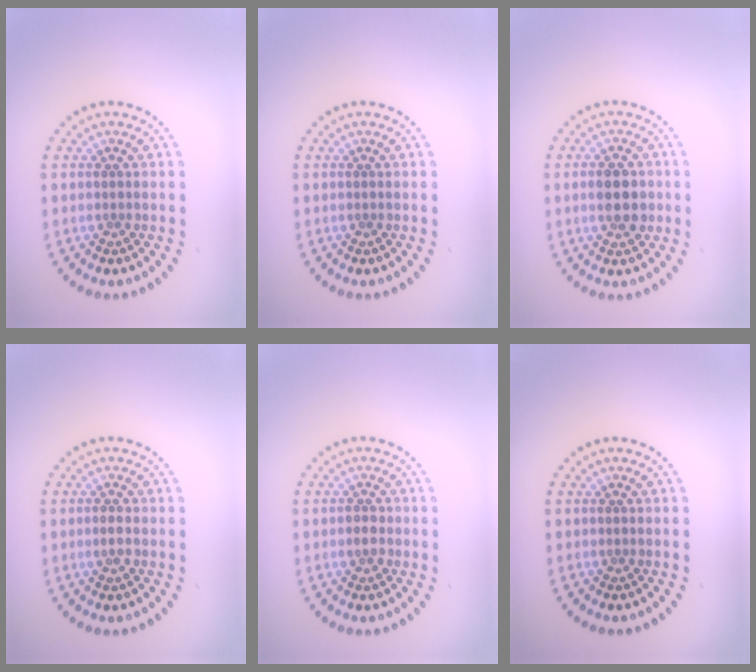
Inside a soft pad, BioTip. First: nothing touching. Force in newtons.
{"total": 0.0}
{"total": 3.9, "press": 3.9, "slide": 0.0}
{"total": 0.9, "press": 0.9, "slide": 0.2}
{"total": 1.3, "press": 1.3, "slide": 0.2}
{"total": 0.0}